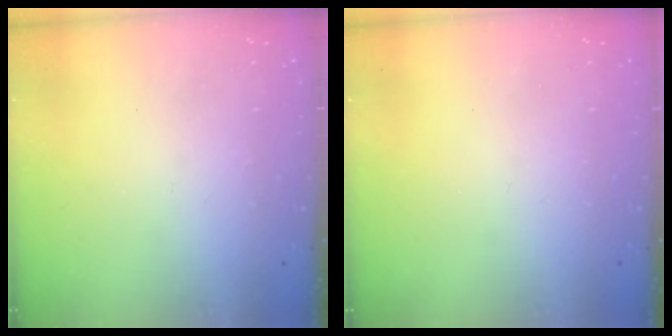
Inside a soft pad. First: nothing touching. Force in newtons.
{"total": 0.0}